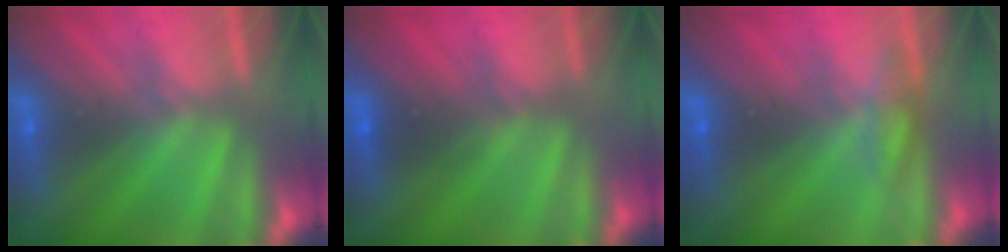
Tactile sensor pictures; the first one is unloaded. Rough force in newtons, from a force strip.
{"total": 2.6}
{"total": 3.7}